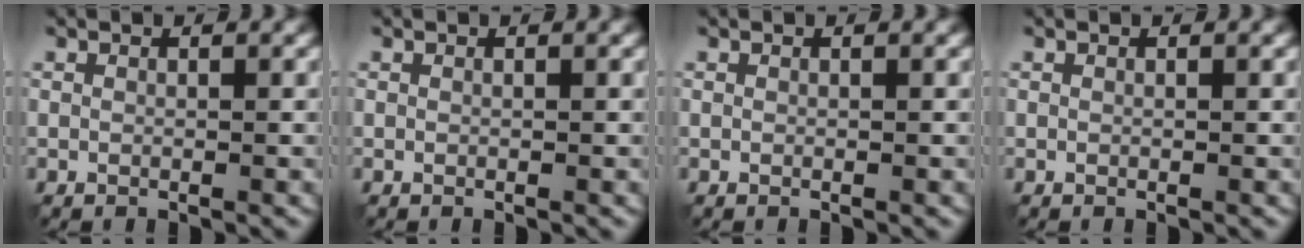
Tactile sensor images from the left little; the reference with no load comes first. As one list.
[{"total": 0.0}, {"total": 0.0}, {"total": 0.0}]